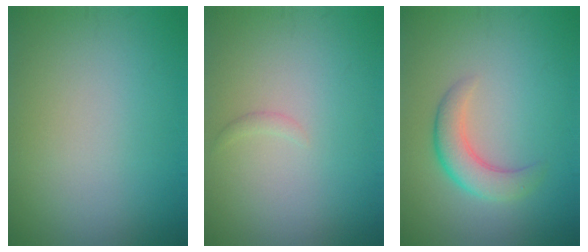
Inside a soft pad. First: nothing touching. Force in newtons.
{"total": 0.6, "press": 0.6, "slide": 0.1}
{"total": 3.6, "press": 3.6, "slide": 0.2}